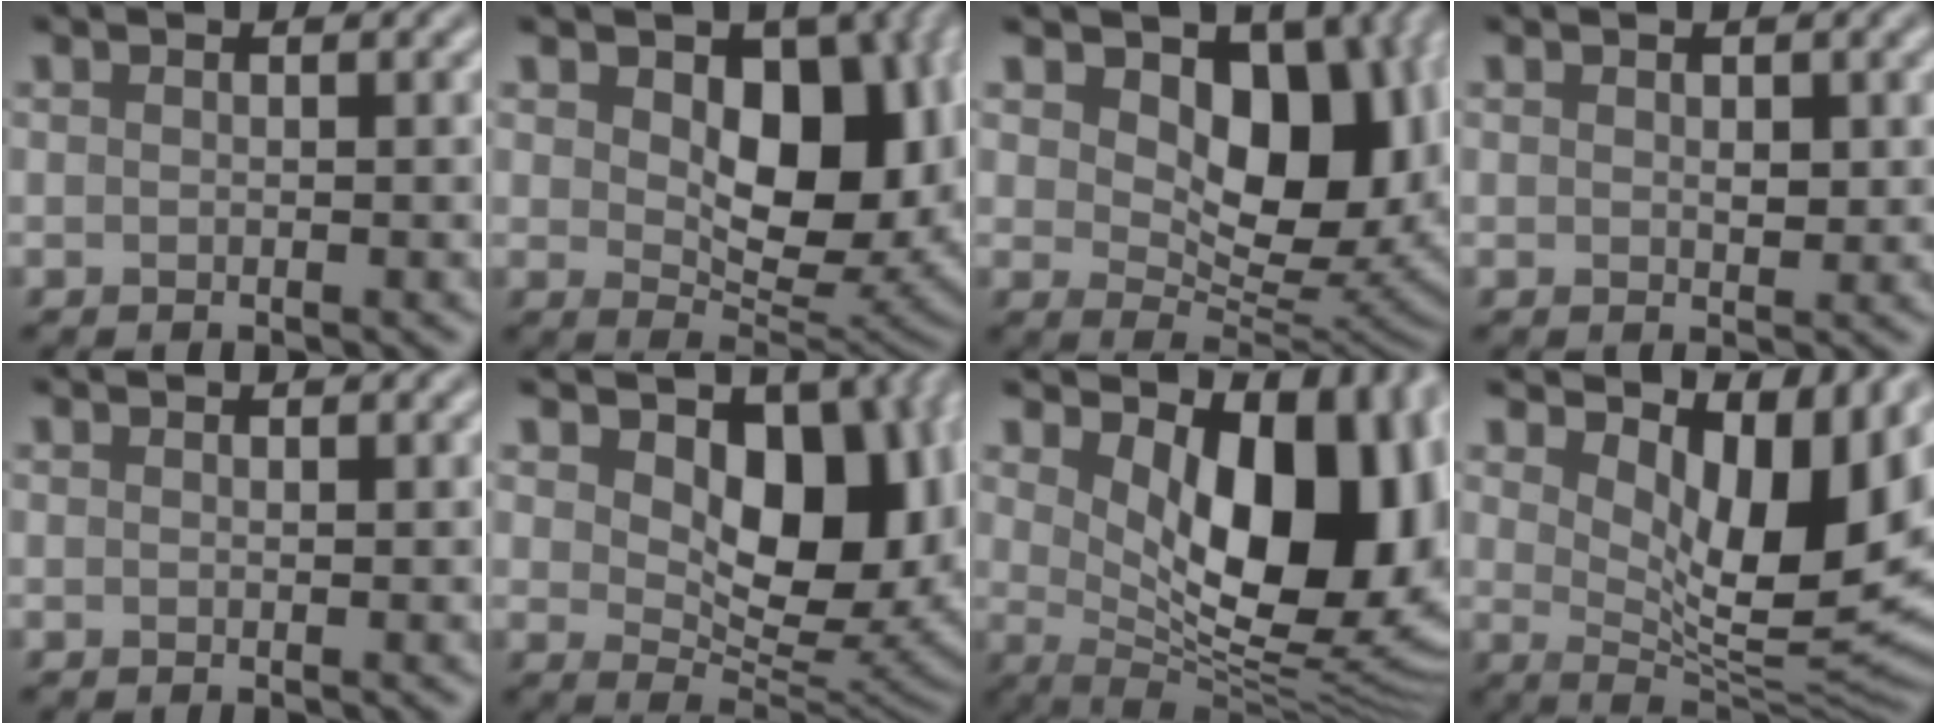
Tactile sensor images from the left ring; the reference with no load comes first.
{"total": 9.6, "force": [1.9, 5.8, 7.4], "torque": [-0.115, -0.017, 0.035]}
{"total": 10.9, "force": [3.2, 6.6, 8.0], "torque": [-0.116, -0.017, 0.050]}
{"total": 1.1, "force": [0.3, 0.6, 0.9], "torque": [-0.010, -0.004, 0.007]}
{"total": 0.0}
{"total": 10.5, "force": [2.8, 6.4, 7.9], "torque": [-0.116, -0.019, 0.046]}
{"total": 12.8, "force": [2.7, 6.5, 10.7], "torque": [-0.129, -0.019, 0.051]}
{"total": 9.6, "force": [3.8, 4.0, 7.9], "torque": [-0.128, -0.023, 0.065]}